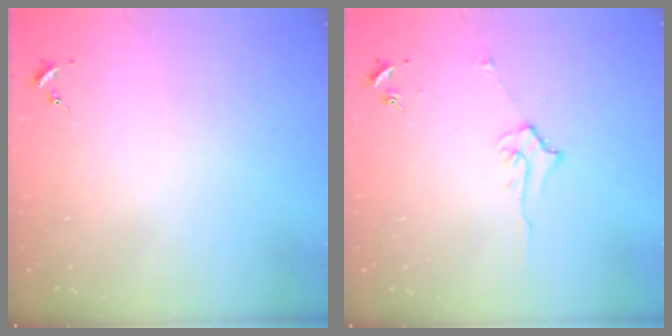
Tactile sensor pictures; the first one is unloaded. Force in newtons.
{"total": 5.1, "press": 5.0, "slide": 0.6}